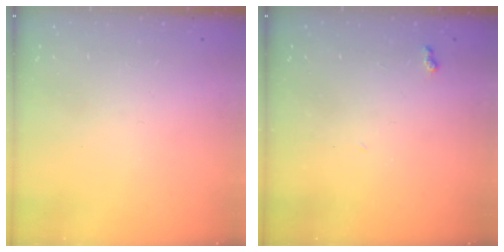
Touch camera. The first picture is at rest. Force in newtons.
{"total": 5.1, "press": 5.1, "slide": 0.6}